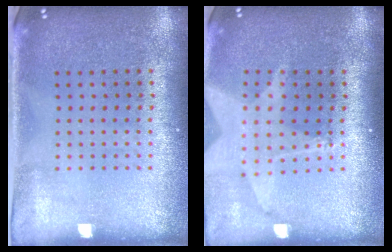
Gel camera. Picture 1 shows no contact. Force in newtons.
{"total": 2.0, "press": 1.5, "slide": 1.3}